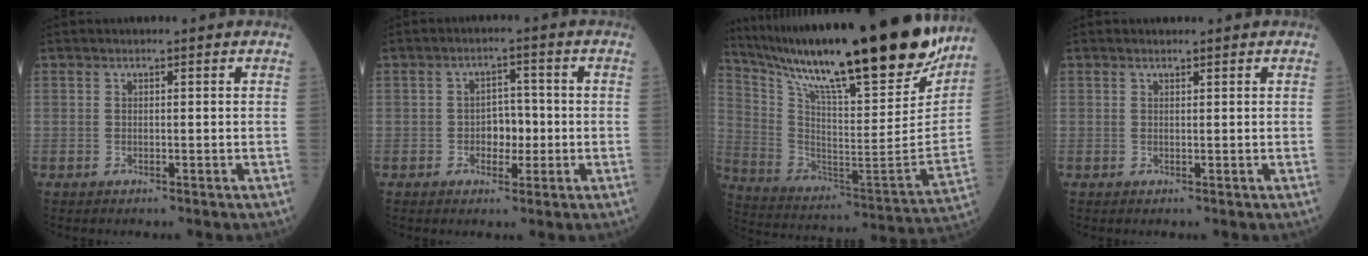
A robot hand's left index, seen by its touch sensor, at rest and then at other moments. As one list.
[{"total": 3.9, "force": [-0.8, 2.5, 2.8], "torque": [-0.041, 0.010, -0.012]}, {"total": 31.4, "force": [25.2, 2.5, 18.5], "torque": [-0.327, -0.064, 0.387]}, {"total": 0.5, "force": [0.5, 0.1, 0.1], "torque": [-0.010, 0.001, 0.009]}]